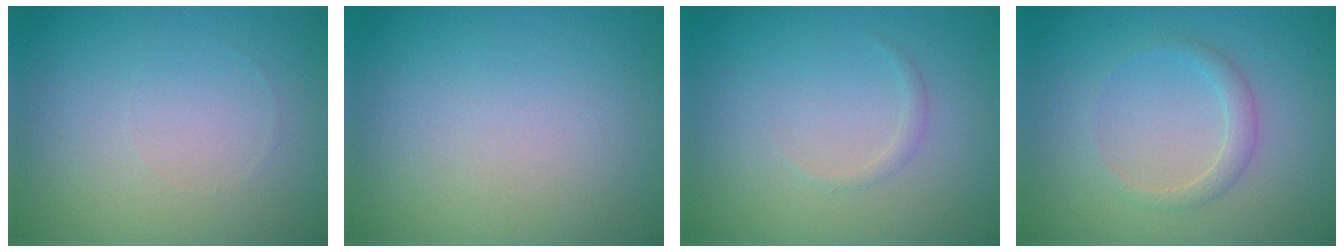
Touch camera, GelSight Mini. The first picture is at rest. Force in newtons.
{"total": 0.0}
{"total": 0.6, "press": 0.6, "slide": 0.0}
{"total": 1.6, "press": 1.6, "slide": 0.1}